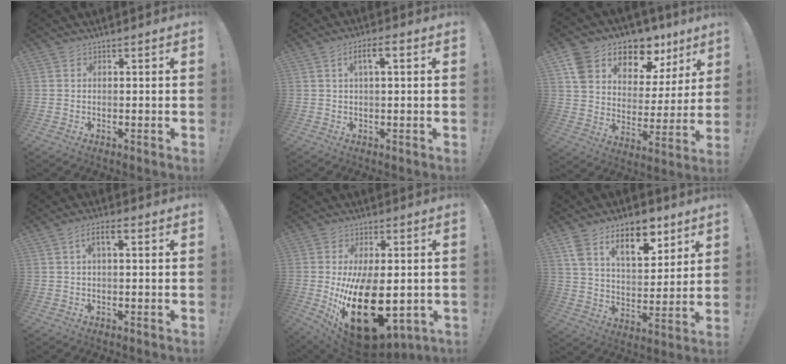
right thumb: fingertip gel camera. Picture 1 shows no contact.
{"total": 4.7, "force": [1.0, 1.3, 4.4], "torque": [-0.075, 0.005, 0.012]}
{"total": 12.8, "force": [9.4, 7.4, 4.5], "torque": [-0.073, -0.074, 0.170]}
{"total": 4.2, "force": [0.5, 1.5, 3.9], "torque": [-0.071, 0.009, 0.008]}
{"total": 24.9, "force": [-3.6, 13.0, 21.0], "torque": [-0.358, -0.012, -0.036]}
{"total": 16.1, "force": [9.5, 8.0, 10.3], "torque": [-0.159, -0.038, 0.166]}